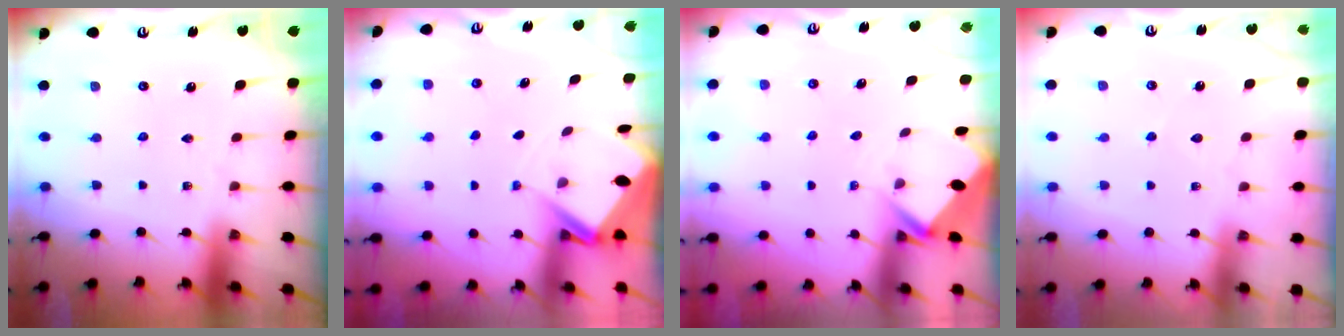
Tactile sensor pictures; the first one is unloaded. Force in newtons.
{"total": 4.2, "press": 4.2, "slide": 0.4}
{"total": 2.7, "press": 2.7, "slide": 0.2}
{"total": 2.3, "press": 2.3, "slide": 0.3}